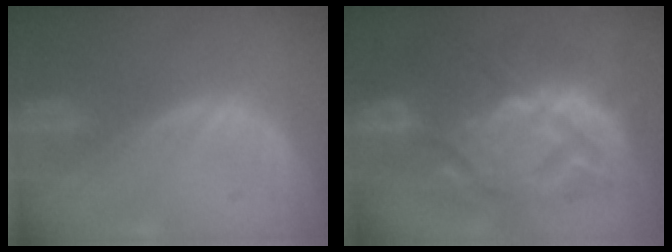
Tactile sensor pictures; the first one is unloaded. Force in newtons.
{"total": 13.7, "press": 13.7, "slide": 1.3}